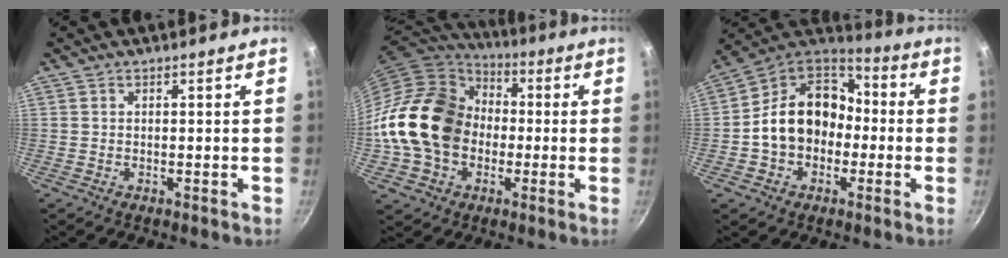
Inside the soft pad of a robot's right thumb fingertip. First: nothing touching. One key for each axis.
{"total": 20.4, "fx": -0.9, "fy": 16.2, "fz": 12.4, "tx": -0.204, "ty": 0.044, "tz": -0.018}
{"total": 16.5, "fx": -1.9, "fy": 13.1, "fz": 9.8, "tx": -0.135, "ty": 0.056, "tz": -0.043}